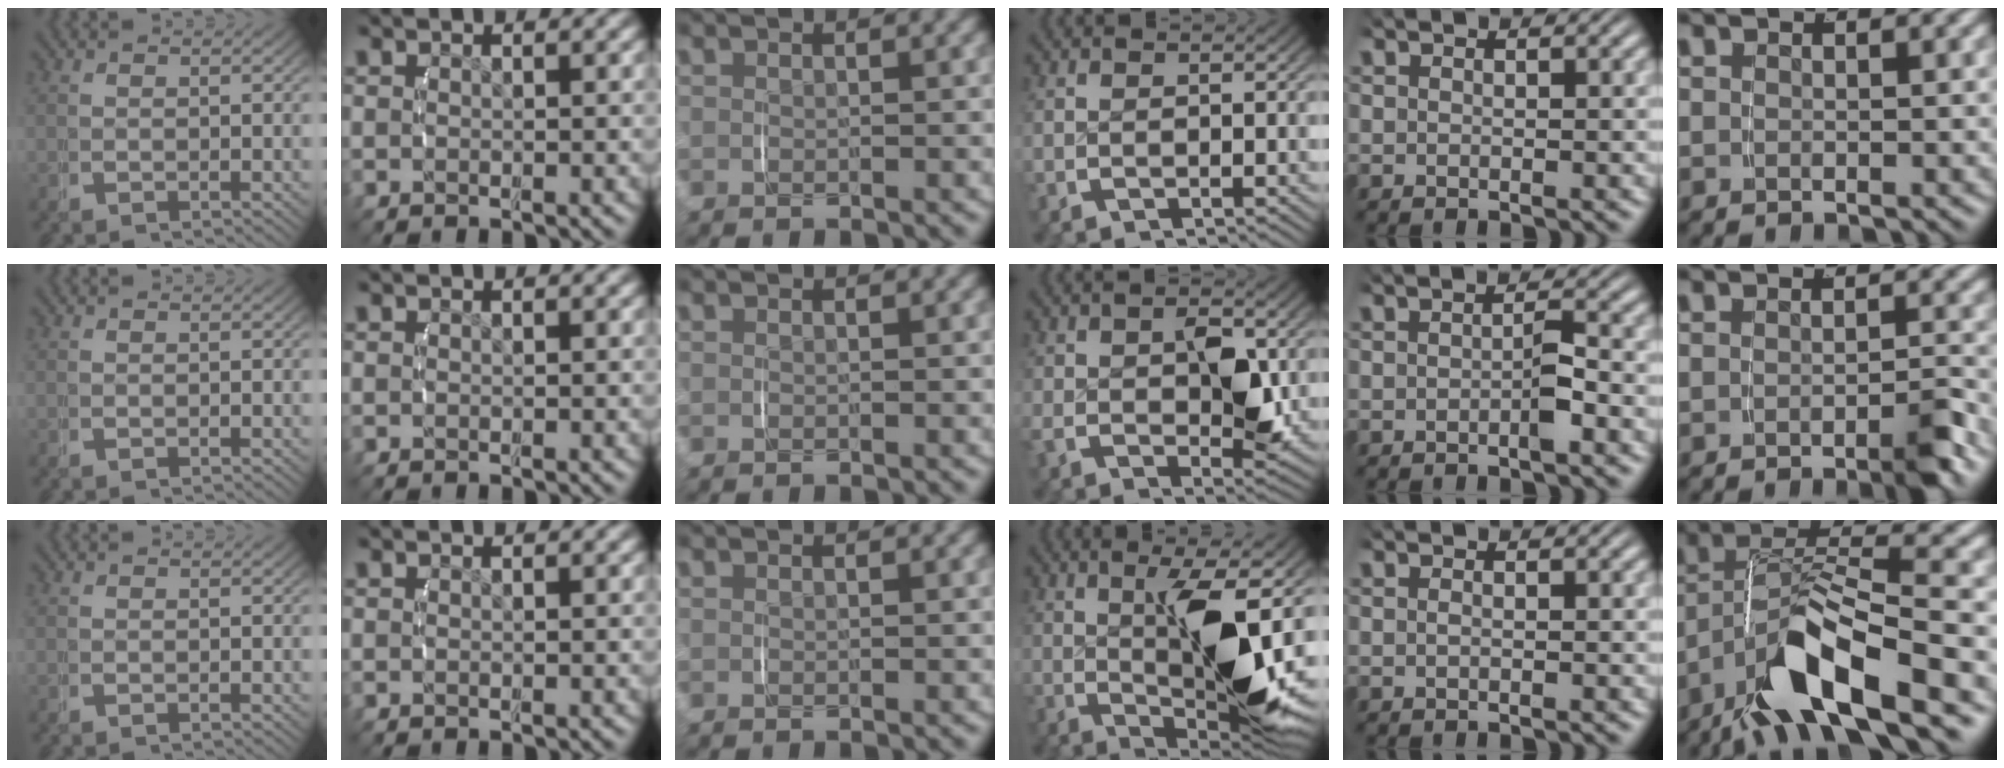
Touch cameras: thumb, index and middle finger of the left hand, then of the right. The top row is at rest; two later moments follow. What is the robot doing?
{"motion": "lift_and_place", "object": "jar lid"}